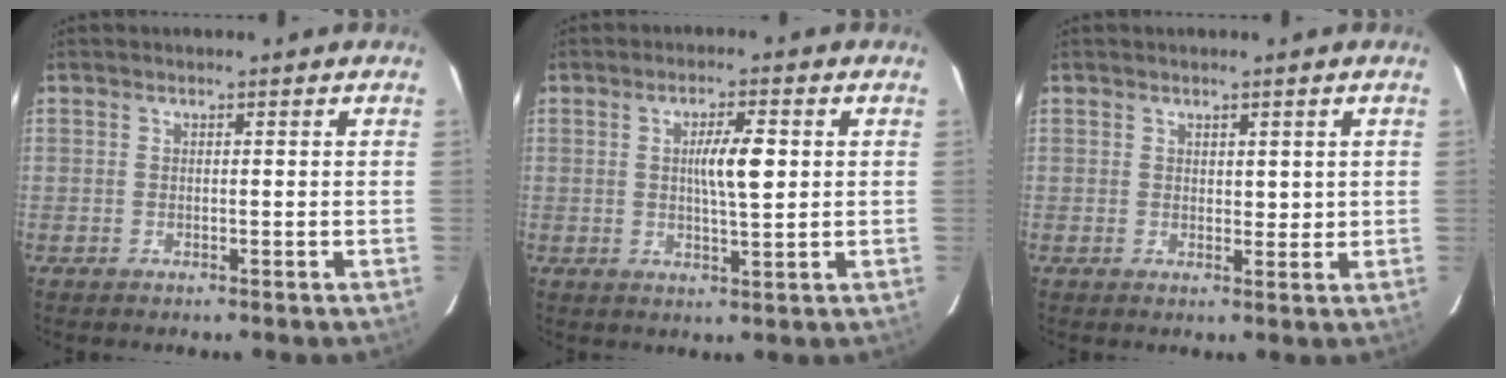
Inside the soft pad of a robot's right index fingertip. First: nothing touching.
{"total": 5.5, "force": [0.9, 0.7, 5.4], "torque": [-0.091, 0.004, 0.015]}
{"total": 2.0, "force": [0.8, 1.1, 1.4], "torque": [-0.016, -0.002, 0.013]}